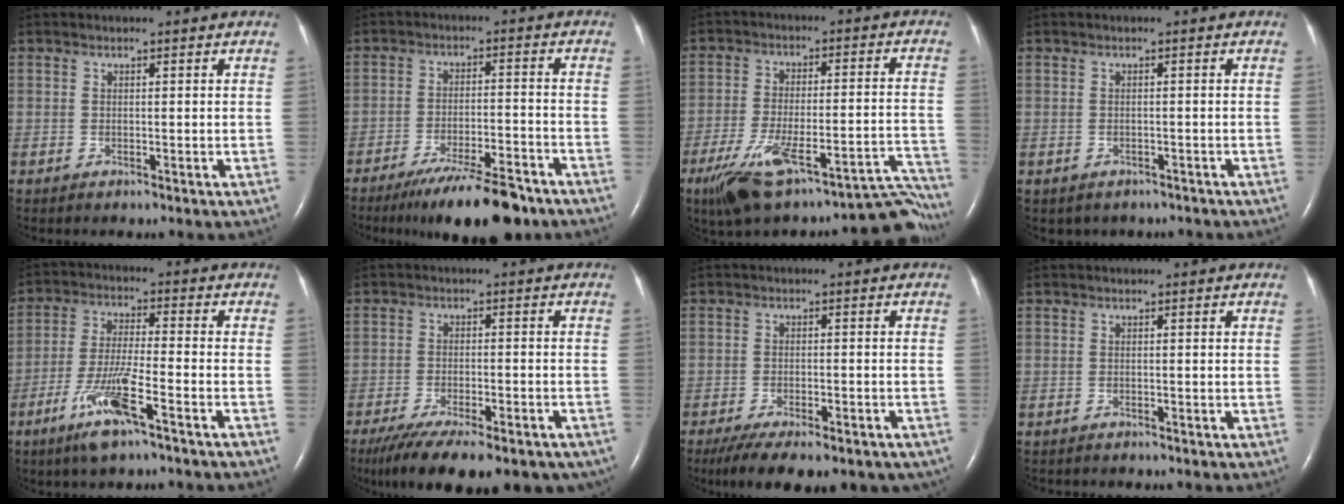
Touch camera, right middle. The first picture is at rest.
{"total": 12.2, "force": [-9.6, 2.0, 7.3], "torque": [-0.113, -0.017, -0.151]}
{"total": 18.7, "force": [-15.0, 3.7, 10.5], "torque": [-0.096, 0.037, -0.226]}
{"total": 4.5, "force": [-3.6, 2.6, 0.7], "torque": [-0.002, 0.016, -0.039]}
{"total": 9.3, "force": [-5.3, 0.4, 7.7], "torque": [-0.161, -0.013, -0.099]}
{"total": 19.8, "force": [-15.1, 5.9, 11.4], "torque": [-0.179, -0.022, -0.204]}
{"total": 15.1, "force": [-11.2, 5.4, 8.6], "torque": [-0.147, -0.015, -0.149]}
{"total": 2.3, "force": [-2.1, 0.7, 0.7], "torque": [-0.016, -0.005, -0.022]}